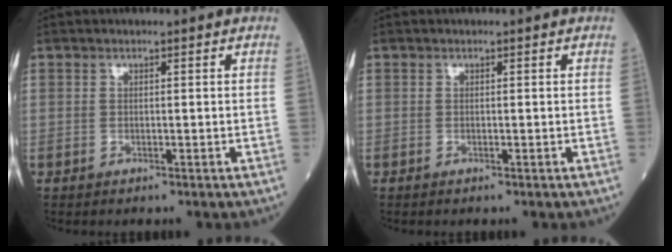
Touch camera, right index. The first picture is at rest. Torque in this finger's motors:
{"motor_torque": [0.00, 0.00, 0.02, 0.01]}